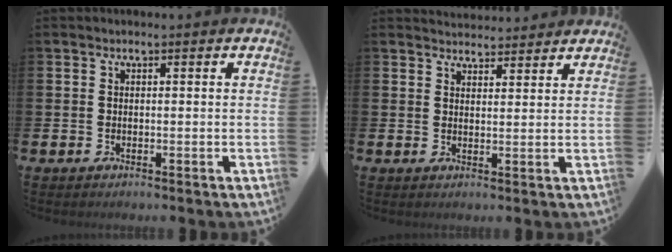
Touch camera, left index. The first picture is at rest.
{"total": 3.4, "force": [3.3, 0.7, -0.1], "torque": [0.009, -0.022, 0.058]}